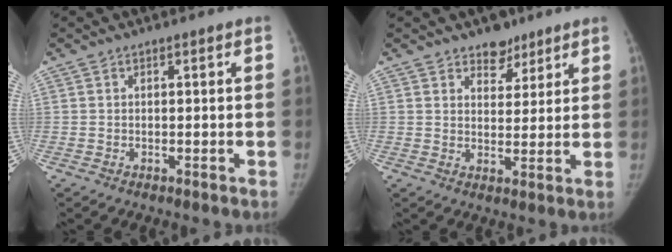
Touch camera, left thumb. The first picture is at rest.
{"total": 5.3, "force": [3.9, 3.2, 1.5], "torque": [0.009, -0.026, 0.061]}